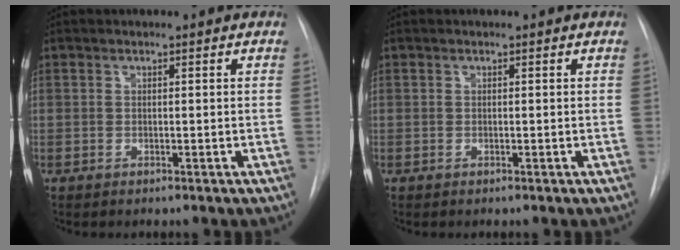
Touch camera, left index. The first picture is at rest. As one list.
[{"total": 0.0}]